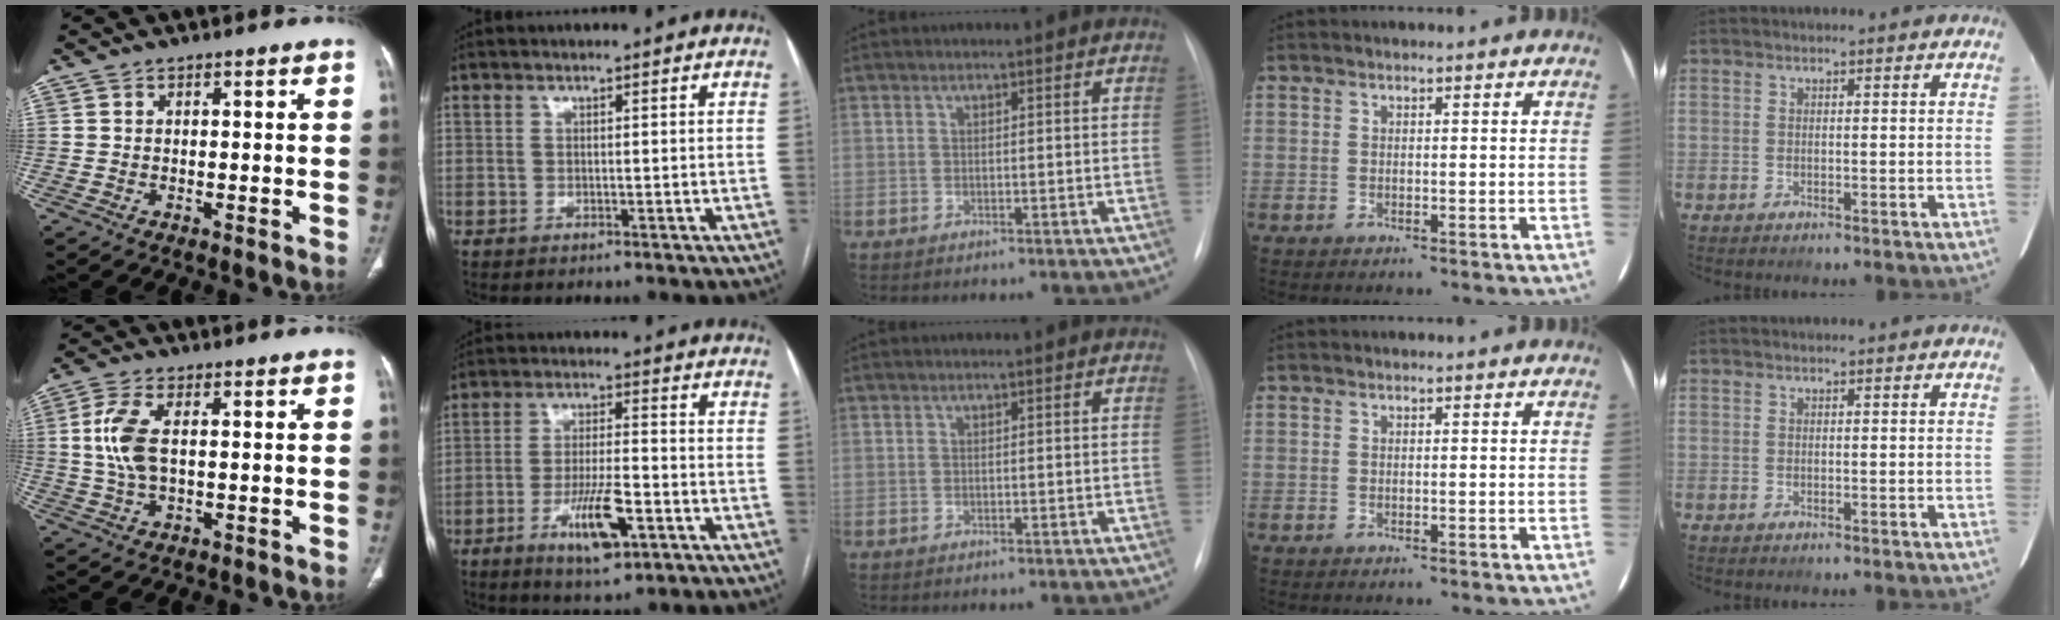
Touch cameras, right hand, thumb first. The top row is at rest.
{"thumb": {"total": 7.4, "force": [0.7, 3.5, 6.5], "torque": [-0.157, 0.002, 0.013]}, "index": {"total": 8.9, "force": [-4.0, 2.0, 7.7], "torque": [-0.144, -0.007, -0.061]}}